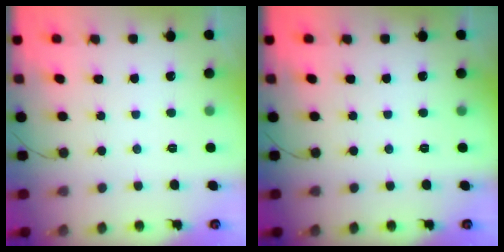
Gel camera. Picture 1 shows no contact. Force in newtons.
{"total": 0.0}